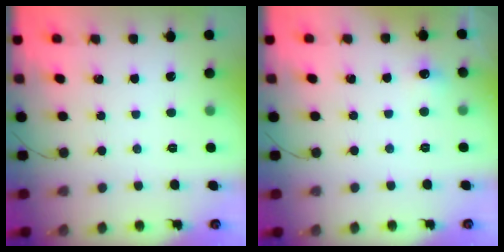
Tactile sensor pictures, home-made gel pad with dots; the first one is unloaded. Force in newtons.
{"total": 4.8, "press": 4.6, "slide": 1.2}